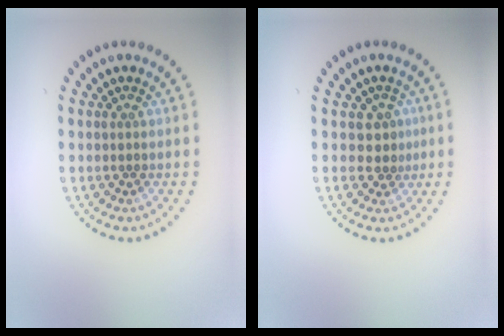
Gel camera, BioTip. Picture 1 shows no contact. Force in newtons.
{"total": 1.8, "press": 1.5, "slide": 0.9}